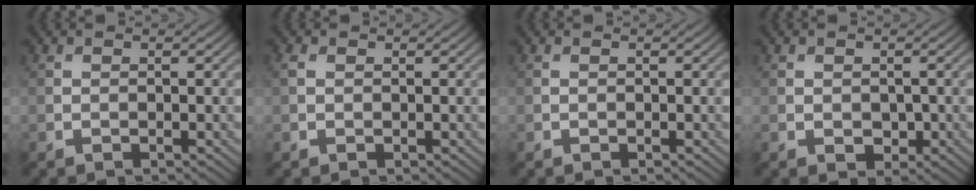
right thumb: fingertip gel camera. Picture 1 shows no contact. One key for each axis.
{"total": 1.3, "fx": 0.5, "fy": 0.9, "fz": 0.8, "tx": -0.023, "ty": 0.004, "tz": 0.008}
{"total": 0.0}
{"total": 1.5, "fx": 0.0, "fy": 1.3, "fz": 0.8, "tx": -0.017, "ty": -0.009, "tz": 0.002}